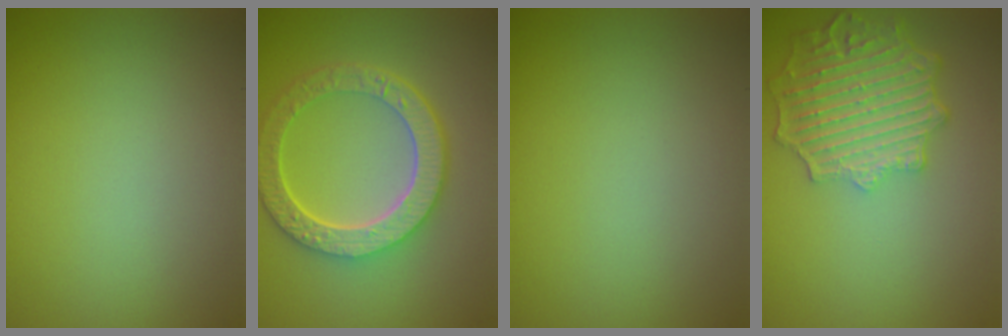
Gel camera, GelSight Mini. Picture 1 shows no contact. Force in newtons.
{"total": 6.4, "press": 4.9, "slide": 4.1}
{"total": 0.0}
{"total": 6.3, "press": 5.2, "slide": 3.6}